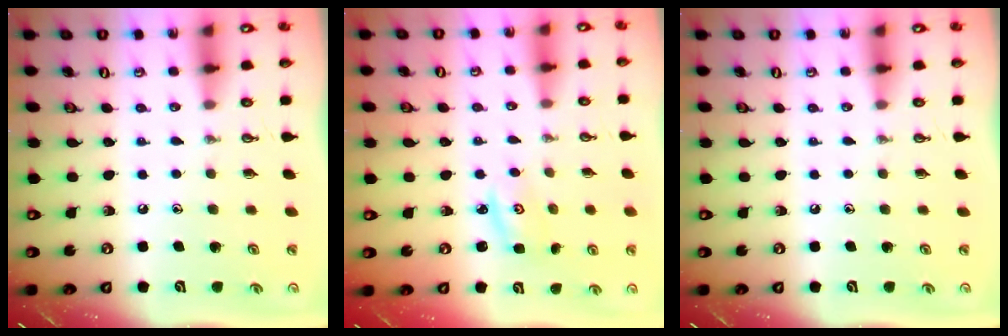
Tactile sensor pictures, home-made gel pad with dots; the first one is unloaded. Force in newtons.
{"total": 2.3, "press": 2.3, "slide": 0.2}
{"total": 0.0}